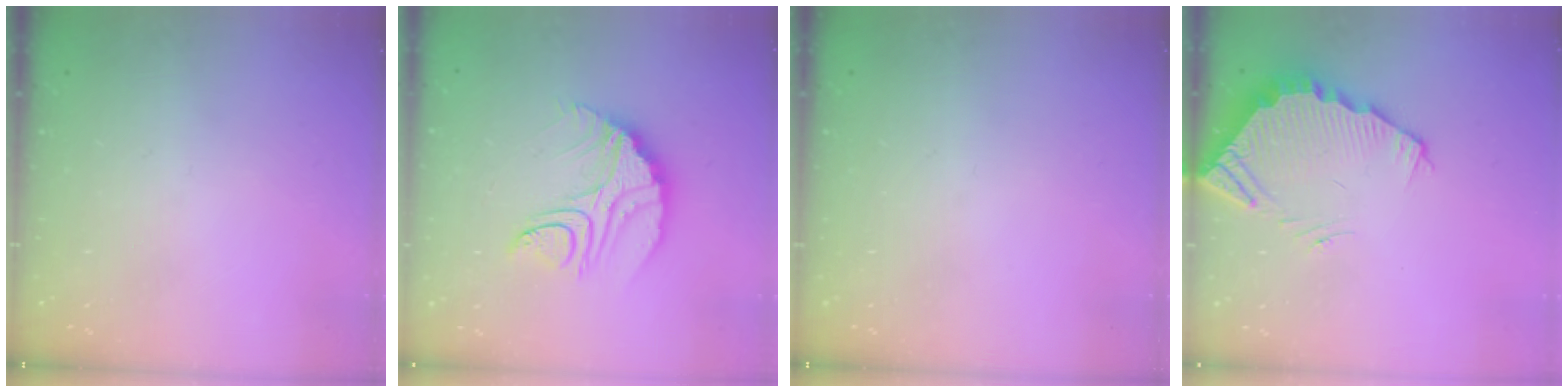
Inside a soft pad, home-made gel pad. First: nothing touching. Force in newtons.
{"total": 12.7, "press": 12.6, "slide": 0.9}
{"total": 0.0}
{"total": 3.7, "press": 3.7, "slide": 0.3}